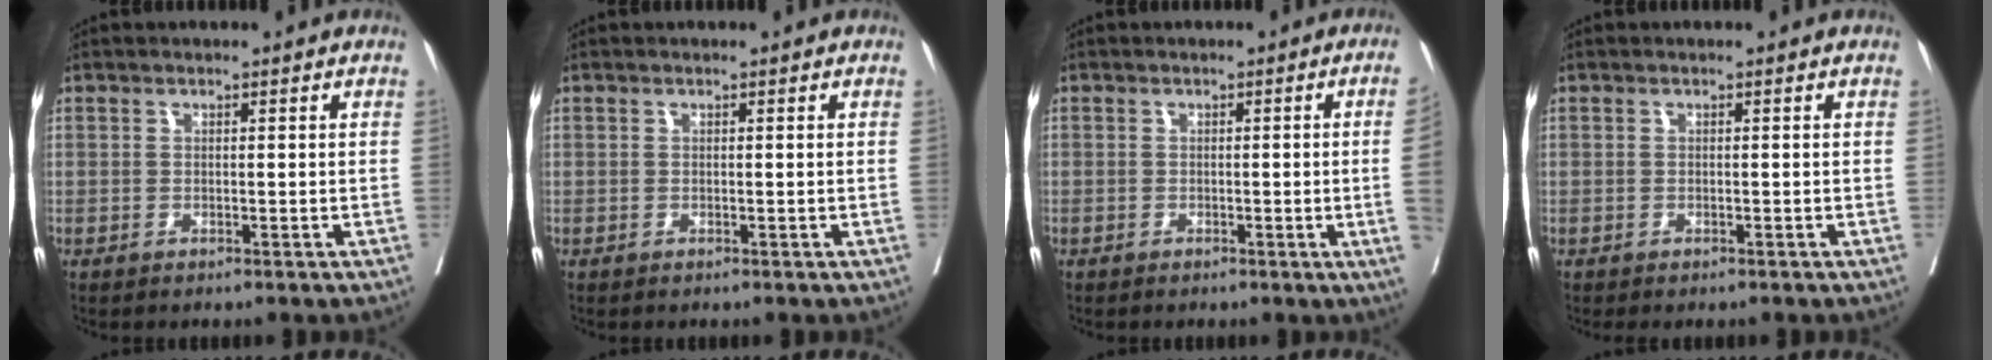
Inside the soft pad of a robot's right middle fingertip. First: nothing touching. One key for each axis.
{"total": 0.0}
{"total": 4.2, "fx": -0.5, "fy": -1.6, "fz": 3.8, "tx": -0.043, "ty": -0.008, "tz": -0.006}
{"total": 0.6, "fx": -0.5, "fy": 0.3, "fz": 0.1, "tx": -0.005, "ty": 0.001, "tz": -0.010}